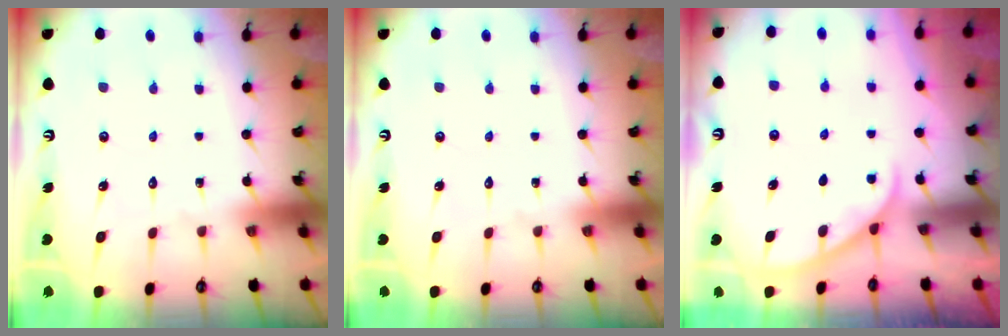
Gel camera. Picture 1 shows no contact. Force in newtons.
{"total": 0.0}
{"total": 1.8, "press": 1.7, "slide": 0.3}